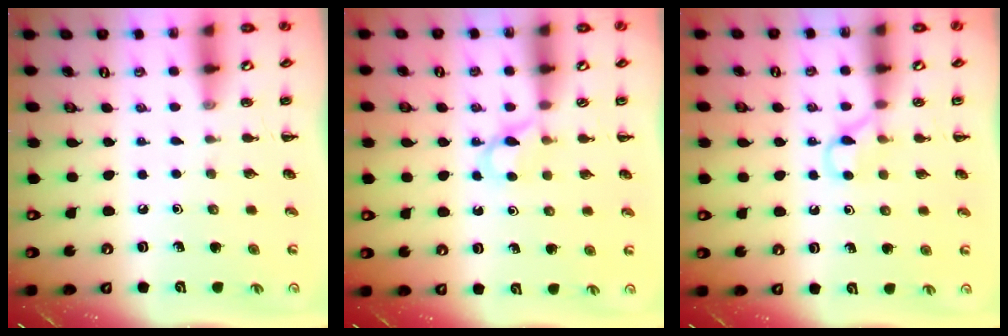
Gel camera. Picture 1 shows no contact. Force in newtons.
{"total": 3.8, "press": 3.6, "slide": 1.4}
{"total": 5.4, "press": 5.2, "slide": 1.4}